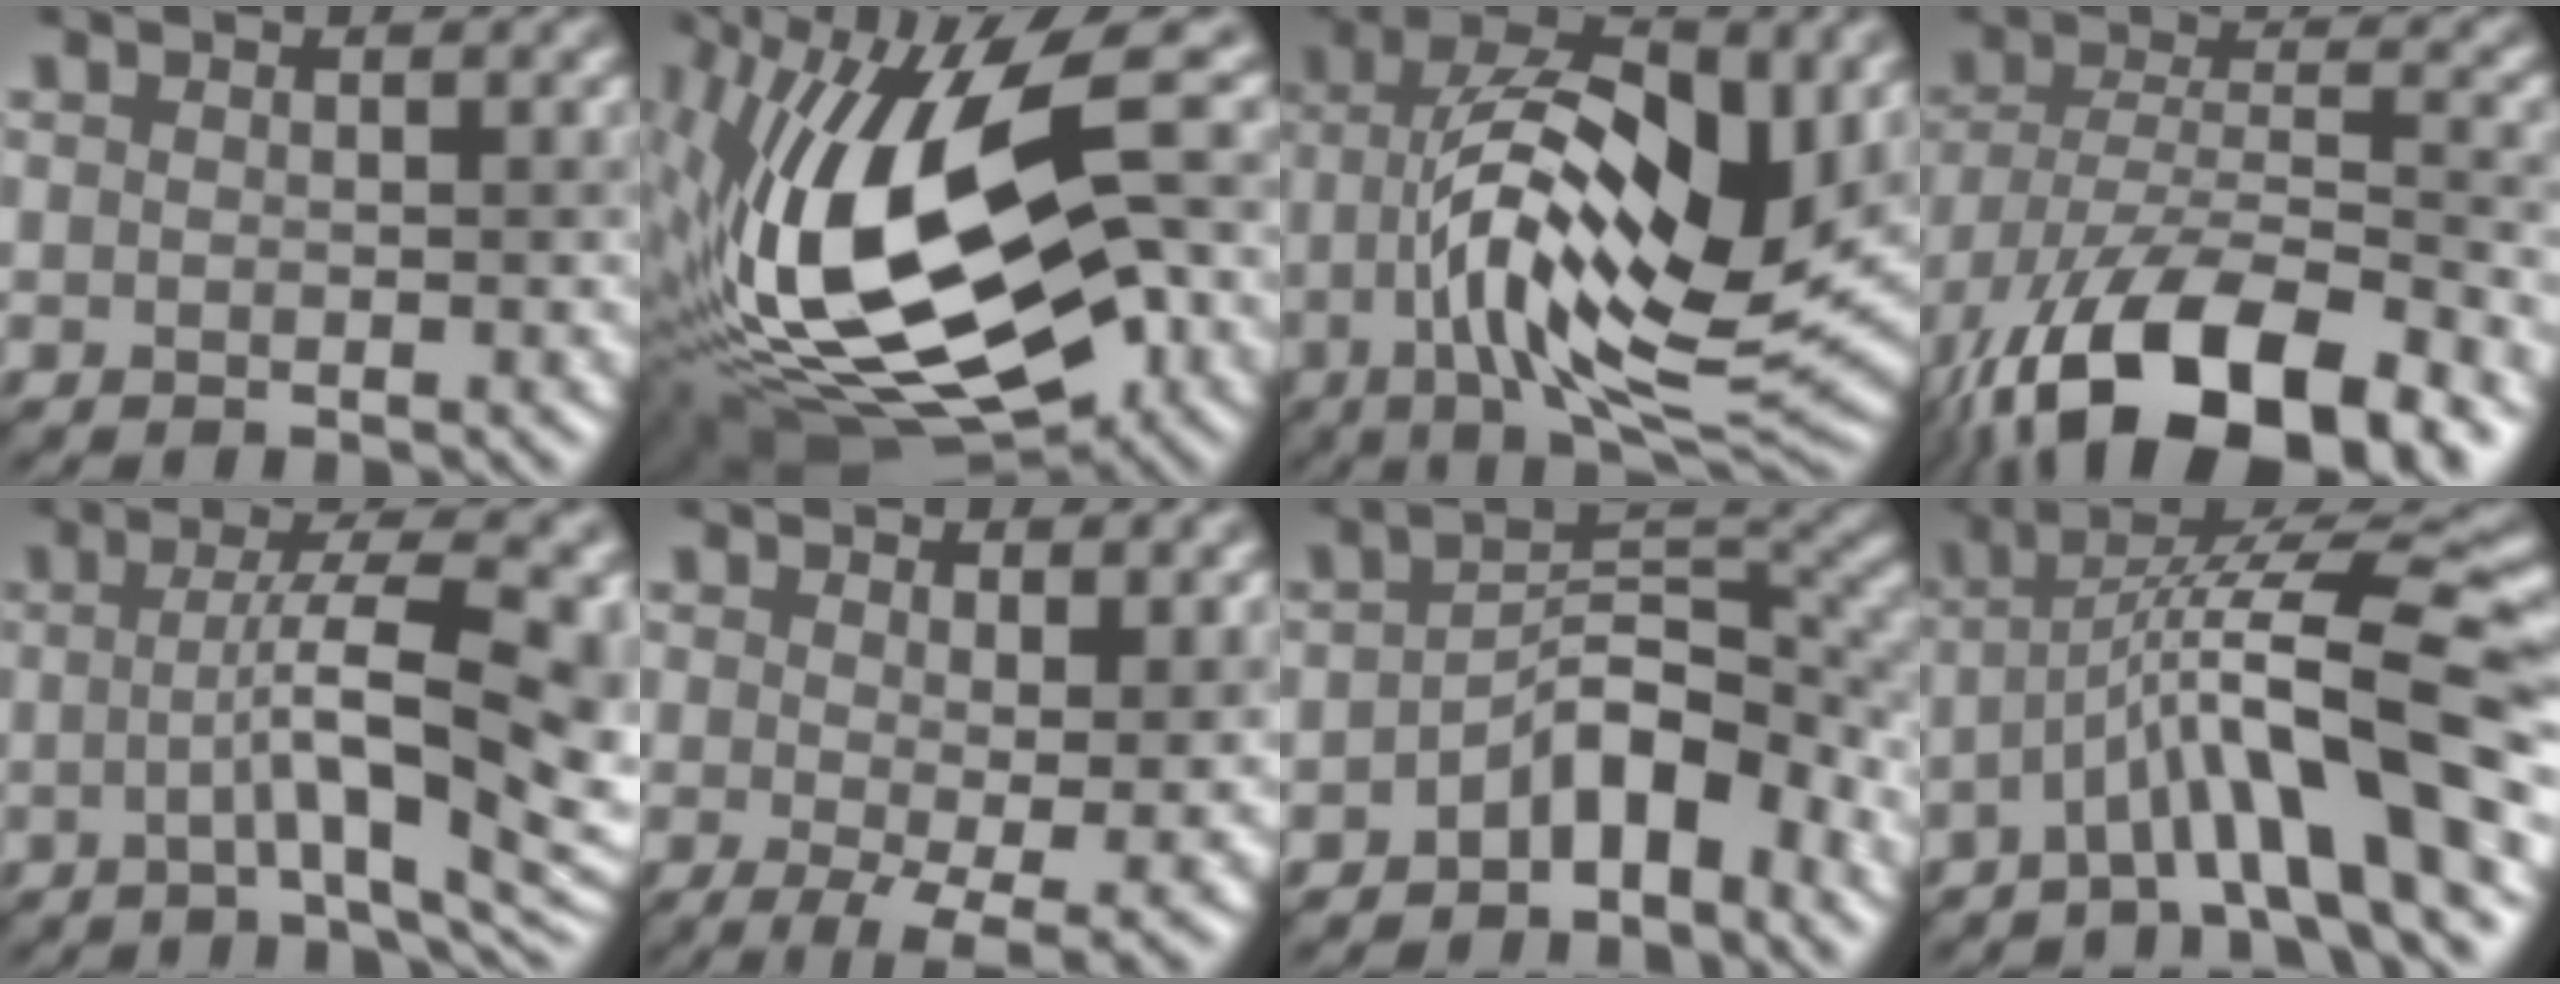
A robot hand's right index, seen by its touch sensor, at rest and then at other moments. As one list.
[{"total": 18.1, "force": [-0.1, 9.3, 15.5], "torque": [-0.302, -0.015, 0.005]}, {"total": 14.7, "force": [0.3, 5.7, 13.5], "torque": [-0.237, 0.002, 0.000]}, {"total": 15.6, "force": [-9.4, 6.6, 10.5], "torque": [-0.217, -0.031, -0.155]}, {"total": 10.9, "force": [-0.3, 2.7, 10.6], "torque": [-0.140, 0.007, -0.007]}, {"total": 6.2, "force": [-0.3, 1.9, 5.9], "torque": [-0.094, -0.024, 0.004]}, {"total": 5.2, "force": [-2.6, 2.5, 3.8], "torque": [-0.052, 0.018, -0.049]}, {"total": 9.3, "force": [-2.6, 1.6, 8.8], "torque": [-0.133, 0.021, -0.050]}]